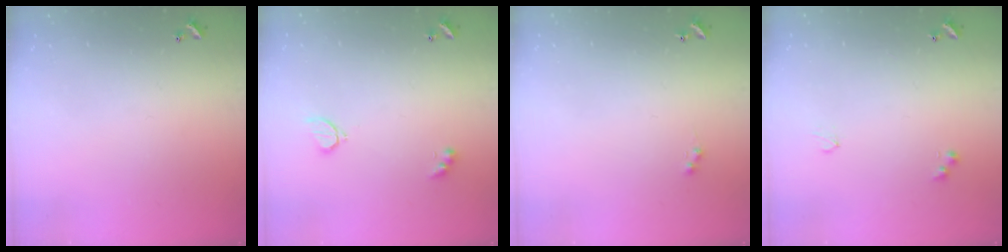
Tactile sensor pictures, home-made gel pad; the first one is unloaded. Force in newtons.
{"total": 2.6, "press": 2.5, "slide": 0.5}
{"total": 1.0, "press": 0.9, "slide": 0.4}
{"total": 3.9, "press": 3.8, "slide": 0.6}